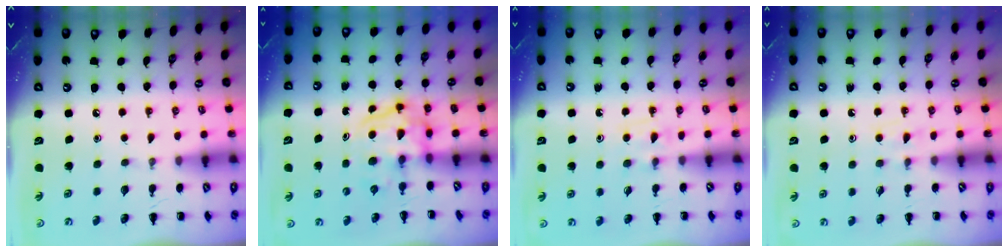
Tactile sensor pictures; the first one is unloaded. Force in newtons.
{"total": 4.0, "press": 3.9, "slide": 0.6}
{"total": 3.9, "press": 3.6, "slide": 1.5}
{"total": 4.4, "press": 4.1, "slide": 1.6}